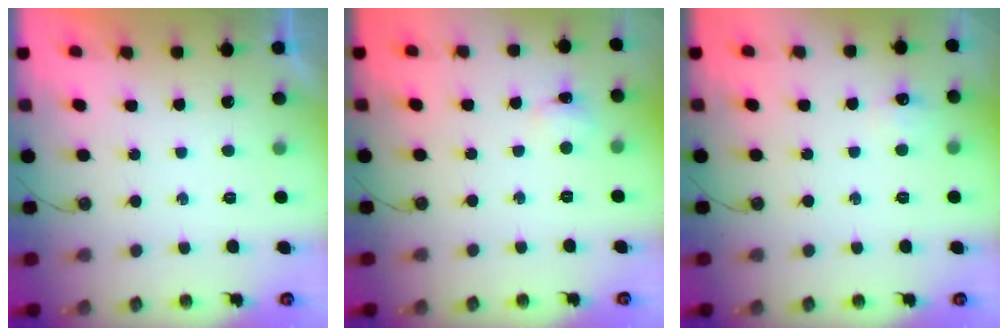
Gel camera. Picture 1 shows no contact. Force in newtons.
{"total": 2.7, "press": 2.6, "slide": 0.5}
{"total": 6.4, "press": 6.3, "slide": 0.8}